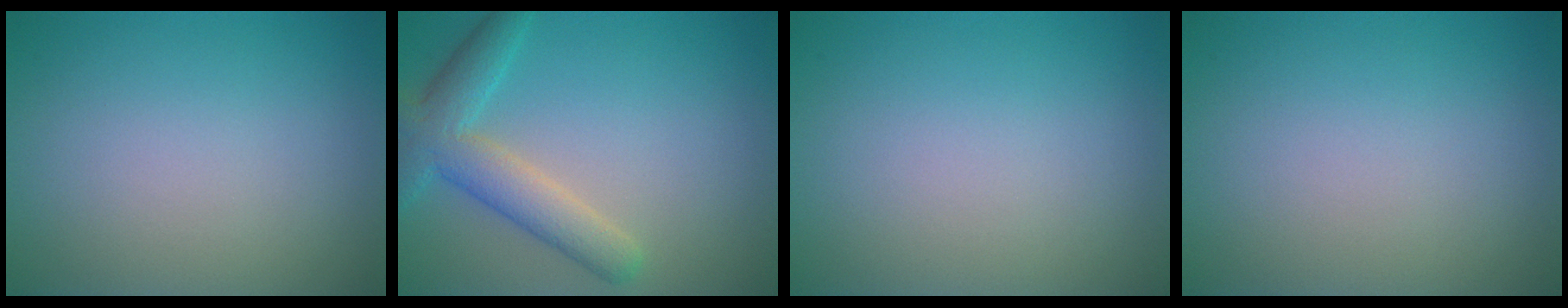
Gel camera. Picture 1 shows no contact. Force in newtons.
{"total": 5.0, "press": 5.0, "slide": 0.3}
{"total": 0.0}
{"total": 0.0}